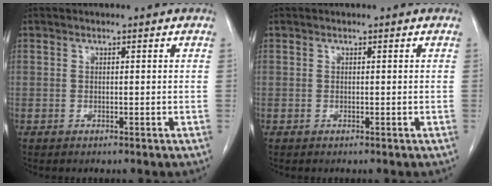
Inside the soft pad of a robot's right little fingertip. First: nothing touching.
{"total": 0.0}